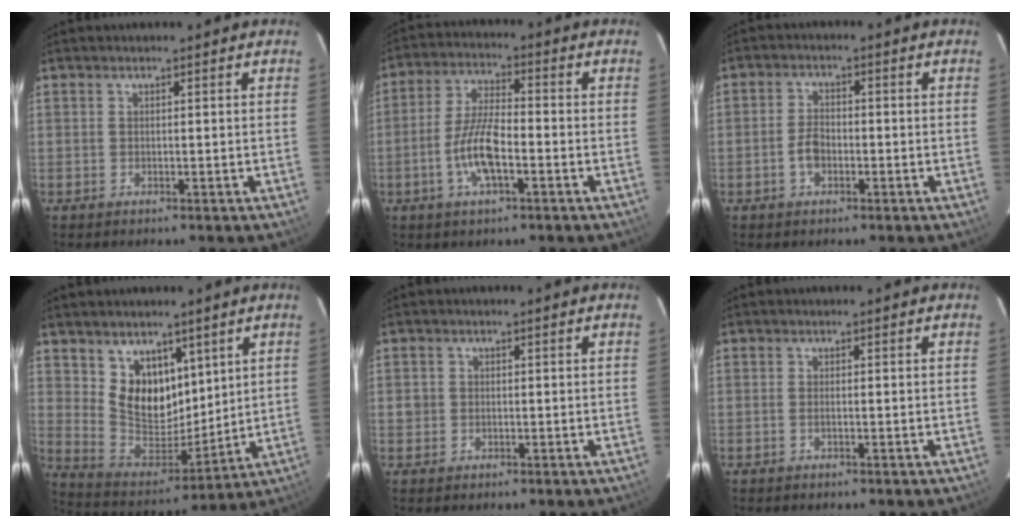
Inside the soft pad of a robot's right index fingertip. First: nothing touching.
{"total": 9.0, "force": [-3.3, 2.7, 7.9], "torque": [-0.163, 0.003, -0.063]}
{"total": 3.8, "force": [-1.5, 2.3, 2.5], "torque": [-0.054, 0.006, -0.027]}
{"total": 12.2, "force": [6.5, 8.3, 6.1], "torque": [-0.107, -0.006, 0.138]}
{"total": 2.0, "force": [-0.3, 1.9, 0.4], "torque": [-0.007, 0.001, -0.006]}
{"total": 0.8, "force": [-0.3, 0.1, 0.7], "torque": [-0.015, 0.001, -0.006]}